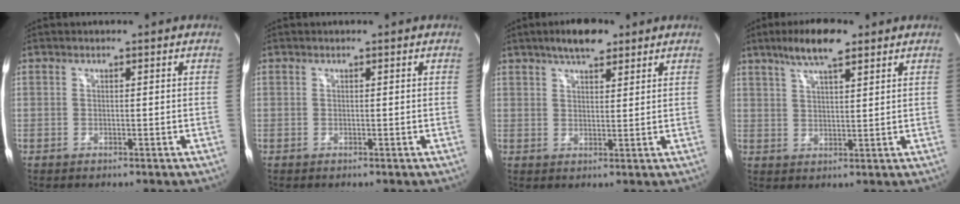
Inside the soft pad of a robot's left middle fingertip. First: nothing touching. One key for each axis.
{"total": 0.0}
{"total": 6.4, "fx": 4.6, "fy": 2.1, "fz": 3.9, "tx": -0.069, "ty": 0.010, "tz": 0.077}
{"total": 7.9, "fx": 5.5, "fy": 1.4, "fz": 5.6, "tx": -0.108, "ty": 0.012, "tz": 0.095}